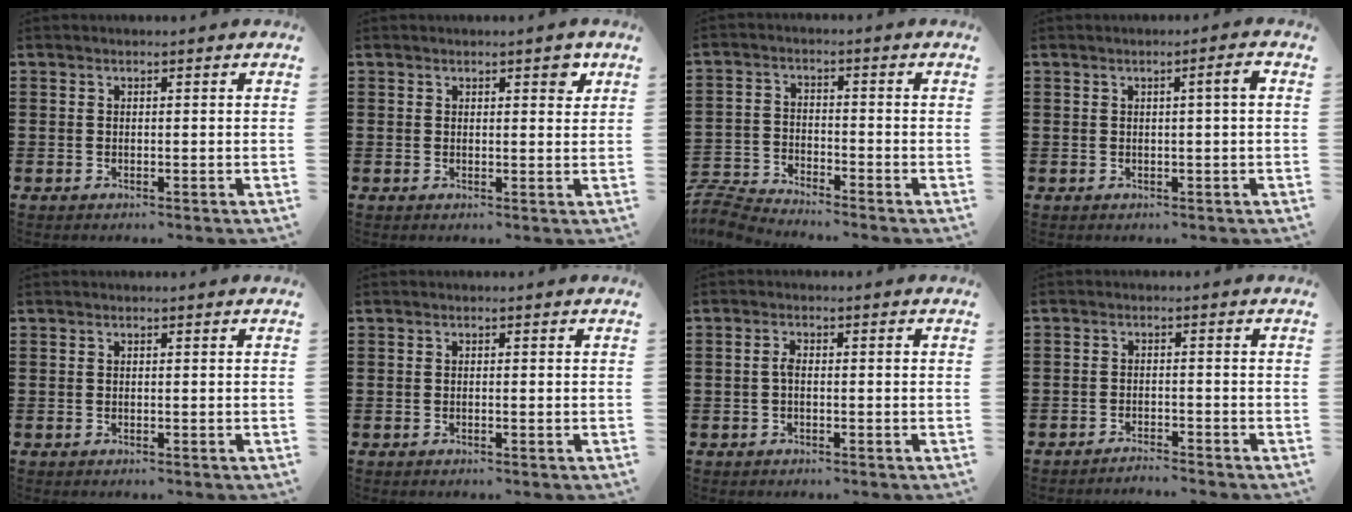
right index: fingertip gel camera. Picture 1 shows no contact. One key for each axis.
{"total": 2.3, "fx": 1.5, "fy": 0.9, "fz": 1.5, "tx": -0.015, "ty": 0.000, "tz": 0.022}
{"total": 4.4, "fx": -4.4, "fy": 0.2, "fz": 0.5, "tx": -0.033, "ty": -0.008, "tz": -0.096}
{"total": 2.2, "fx": 0.4, "fy": -0.1, "fz": 2.1, "tx": -0.038, "ty": -0.002, "tz": 0.004}
{"total": 0.0}
{"total": 0.0}
{"total": 1.7, "fx": -0.3, "fy": 0.5, "fz": 1.6, "tx": -0.030, "ty": 0.003, "tz": -0.006}
{"total": 2.0, "fx": -2.0, "fy": -0.1, "fz": 0.0, "tx": -0.004, "ty": 0.003, "tz": -0.043}